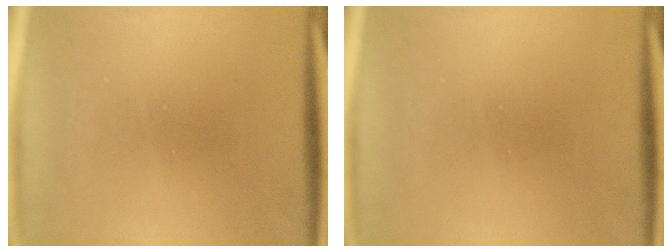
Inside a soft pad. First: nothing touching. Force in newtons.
{"total": 0.0}